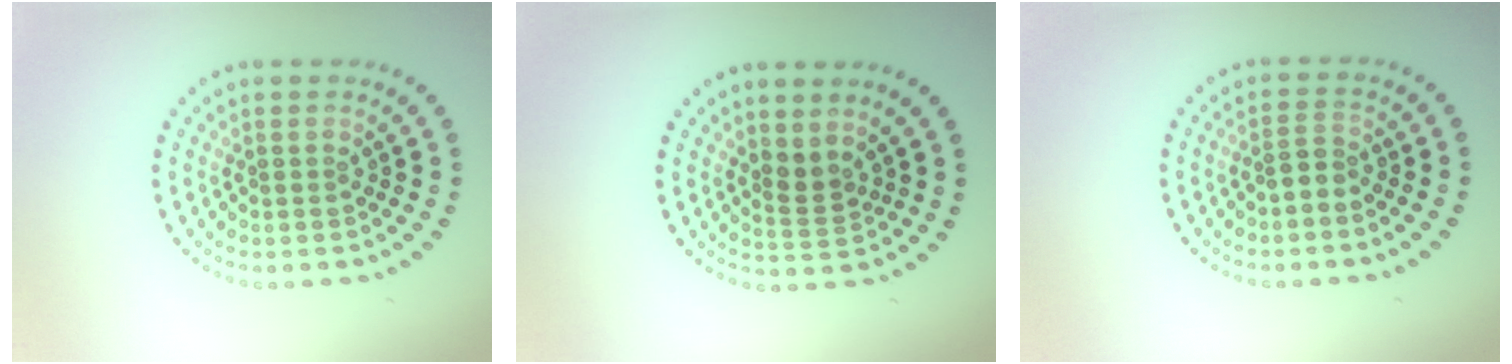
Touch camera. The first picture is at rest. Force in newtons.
{"total": 1.9, "press": 1.3, "slide": 1.4}
{"total": 1.6, "press": 1.2, "slide": 1.1}